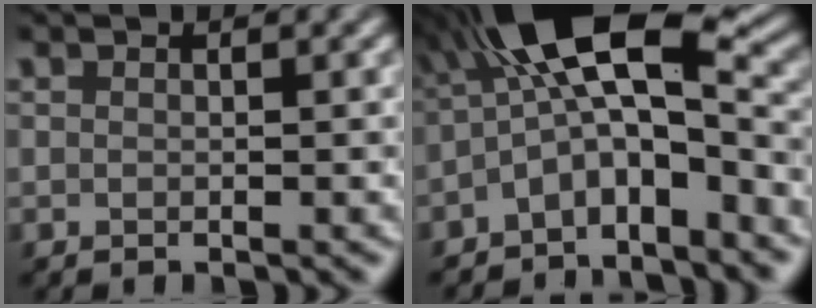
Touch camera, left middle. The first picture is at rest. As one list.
[{"total": 9.4, "force": [-1.9, 3.7, 8.5], "torque": [-0.137, 0.028, -0.052]}]